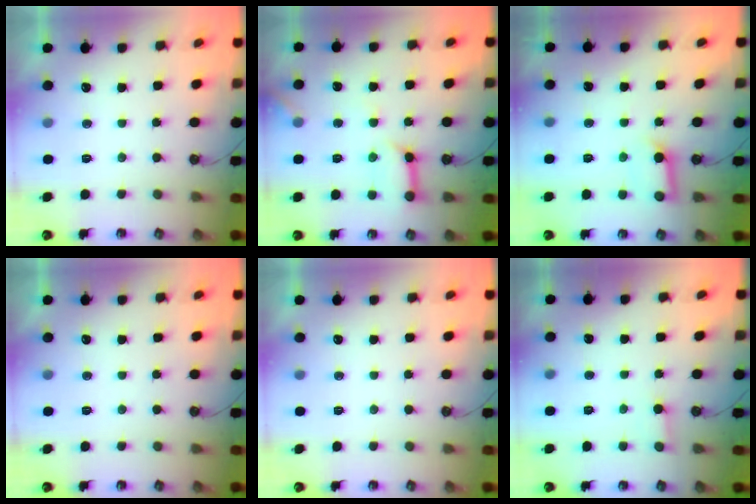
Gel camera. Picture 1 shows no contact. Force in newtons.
{"total": 11.8, "press": 11.8, "slide": 1.2}
{"total": 9.3, "press": 9.2, "slide": 1.0}
{"total": 0.0}
{"total": 0.0}
{"total": 2.7, "press": 2.7, "slide": 0.2}